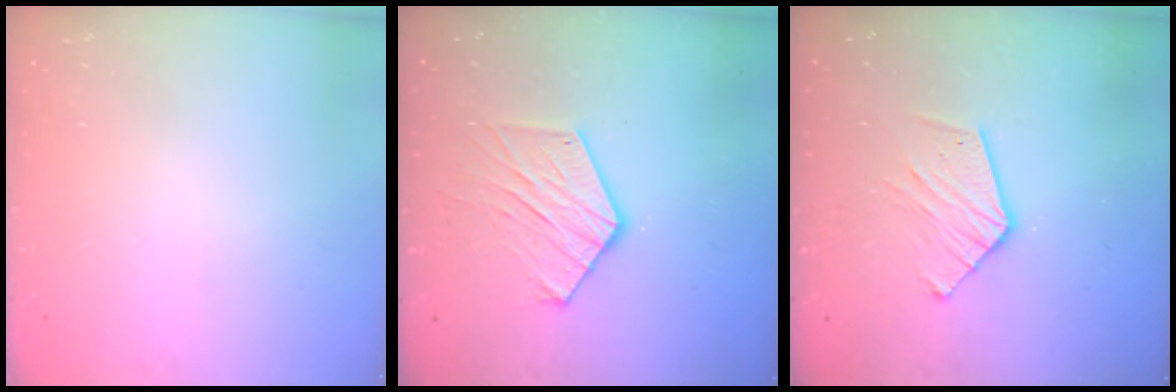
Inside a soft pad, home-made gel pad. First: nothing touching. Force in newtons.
{"total": 10.5, "press": 10.5, "slide": 0.4}
{"total": 9.8, "press": 9.7, "slide": 0.8}